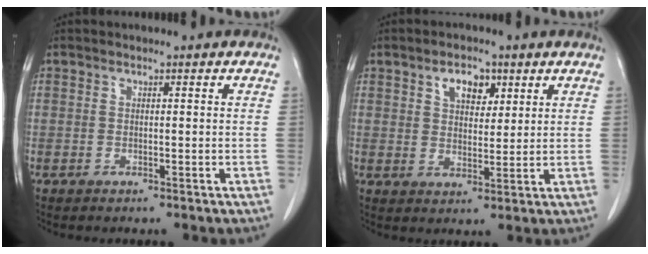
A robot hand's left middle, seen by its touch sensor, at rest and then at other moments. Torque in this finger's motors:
{"motor_torque": [0.62, -0.50, 0.04, 0.04]}